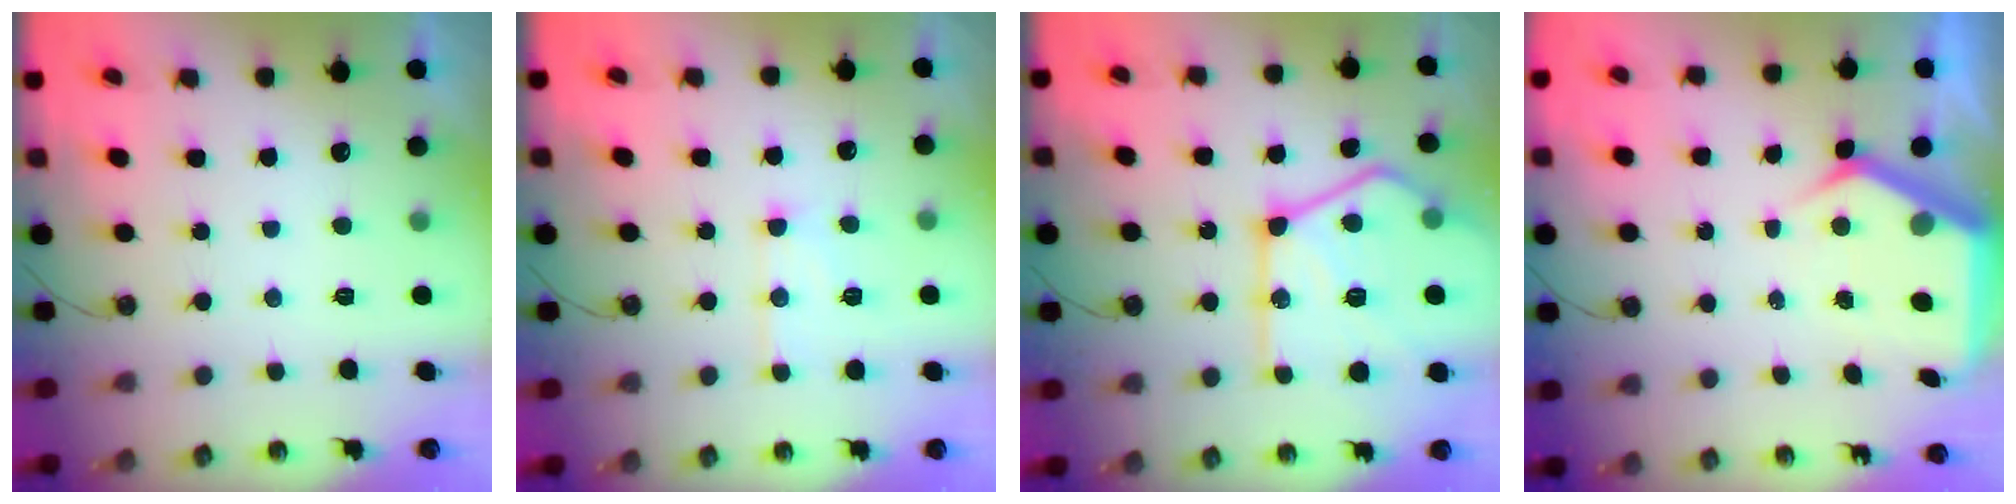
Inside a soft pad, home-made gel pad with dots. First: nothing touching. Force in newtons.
{"total": 8.9, "press": 8.8, "slide": 0.7}
{"total": 26.3, "press": 26.1, "slide": 3.0}
{"total": 7.8, "press": 7.7, "slide": 1.3}